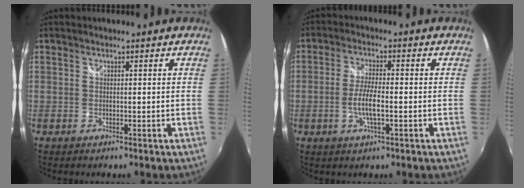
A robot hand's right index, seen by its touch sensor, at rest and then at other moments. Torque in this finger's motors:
{"motor_torque": [0.79, -0.56, 0.60, 0.14]}